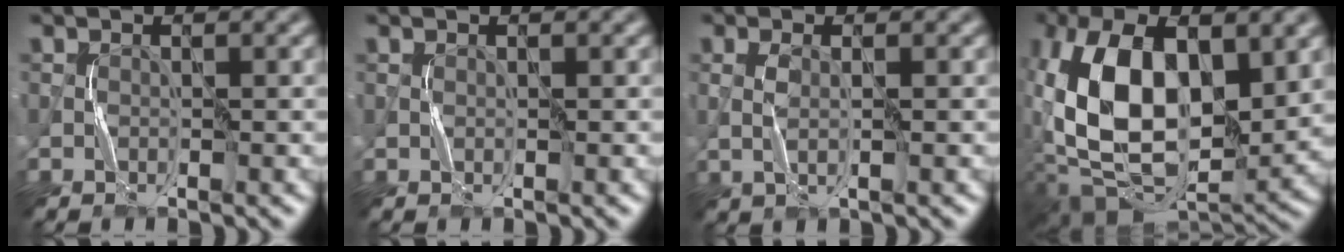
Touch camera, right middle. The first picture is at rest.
{"total": 0.0}
{"total": 1.8, "force": [0.2, 0.5, 1.7], "torque": [-0.043, 0.004, 0.004]}
{"total": 15.4, "force": [1.6, 8.3, 12.9], "torque": [-0.267, -0.004, 0.027]}